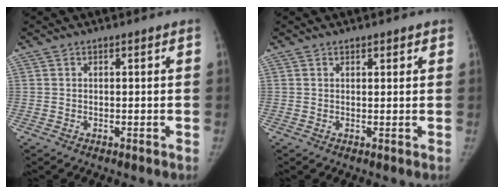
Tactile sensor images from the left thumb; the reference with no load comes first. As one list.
[{"total": 1.8, "force": [1.3, 0.9, 0.8], "torque": [0.001, -0.006, 0.015]}]